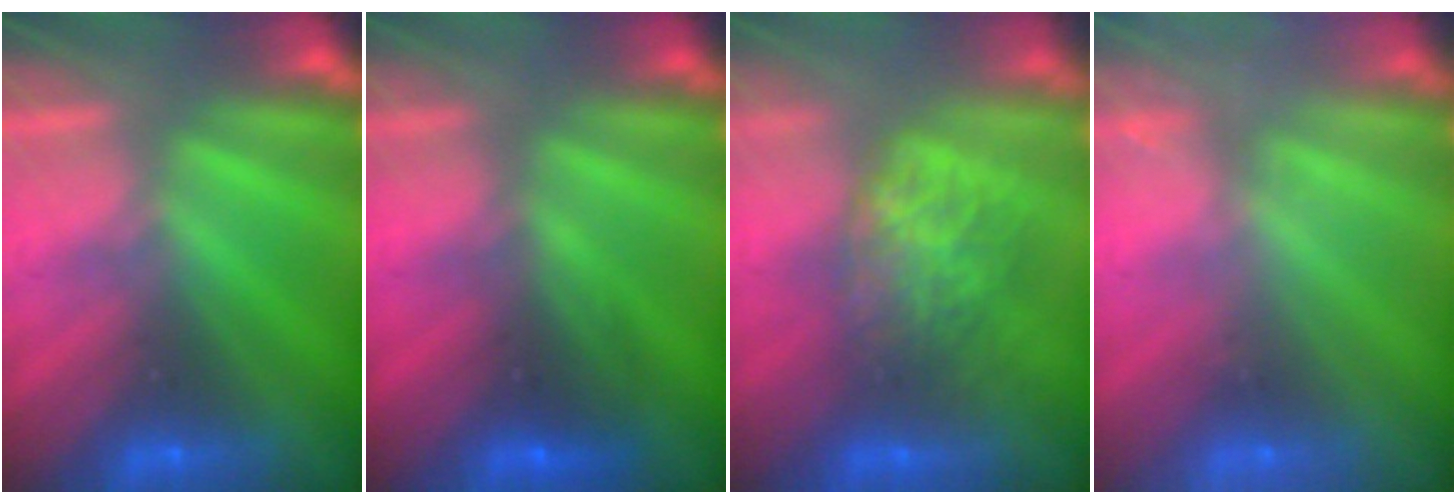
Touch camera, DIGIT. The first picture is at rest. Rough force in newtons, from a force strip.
{"total": 2.7}
{"total": 6.9}
{"total": 2.7}